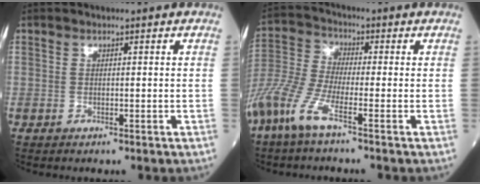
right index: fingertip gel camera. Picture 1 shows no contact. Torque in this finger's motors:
{"motor_torque": [0.41, -0.43, 0.59, 0.21]}